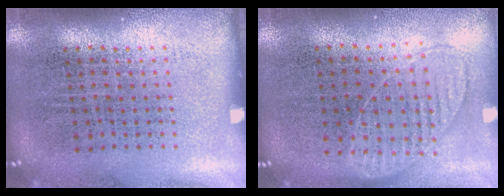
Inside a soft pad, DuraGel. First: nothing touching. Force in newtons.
{"total": 0.9, "press": 0.9, "slide": 0.2}